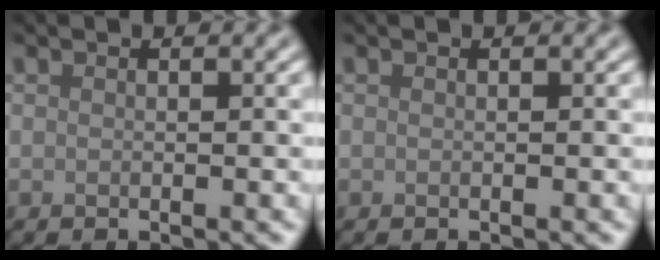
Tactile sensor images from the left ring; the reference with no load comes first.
{"total": 0.0}